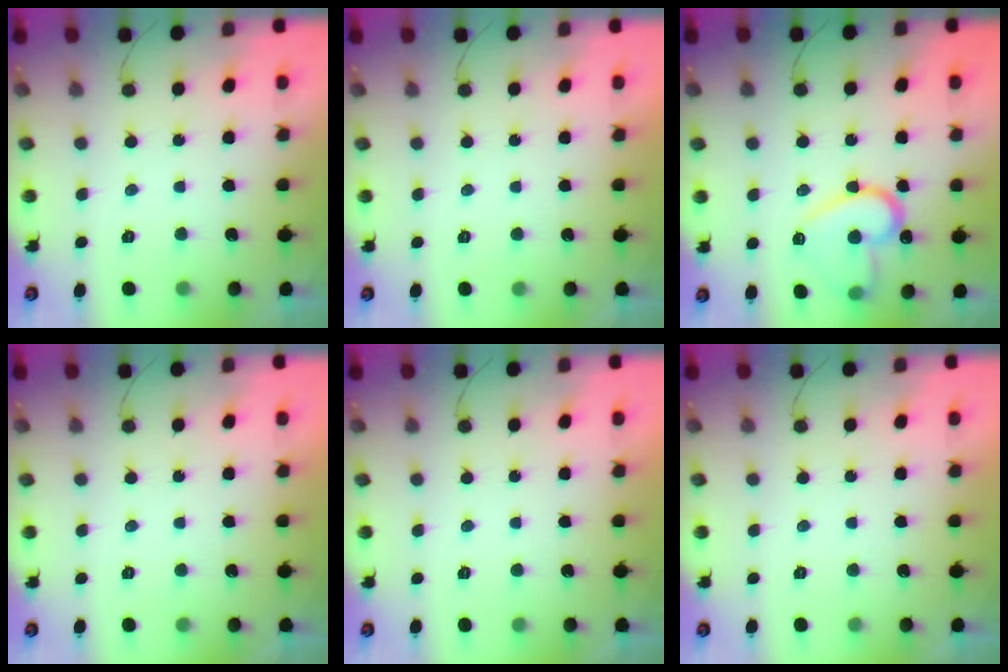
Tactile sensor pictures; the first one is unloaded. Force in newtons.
{"total": 1.7, "press": 1.7, "slide": 0.0}
{"total": 15.9, "press": 15.8, "slide": 0.8}
{"total": 1.7, "press": 1.7, "slide": 0.0}
{"total": 1.8, "press": 1.7, "slide": 0.0}
{"total": 2.0, "press": 2.0, "slide": 0.1}